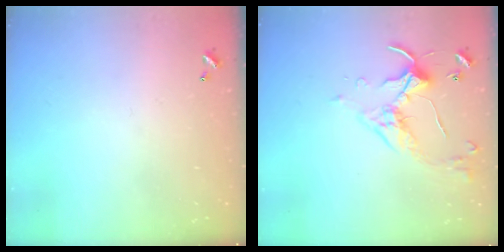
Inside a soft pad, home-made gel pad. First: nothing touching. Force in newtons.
{"total": 4.3, "press": 4.3, "slide": 0.2}